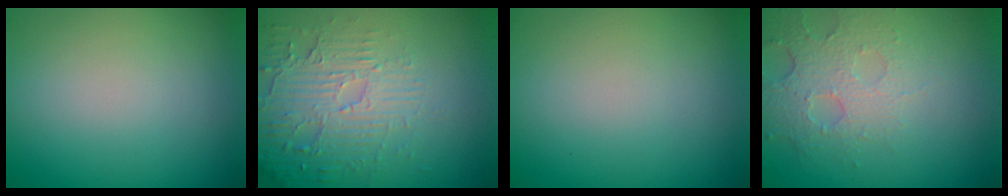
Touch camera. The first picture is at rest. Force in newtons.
{"total": 5.9, "press": 3.7, "slide": 4.6}
{"total": 0.0}
{"total": 4.8, "press": 3.4, "slide": 3.4}